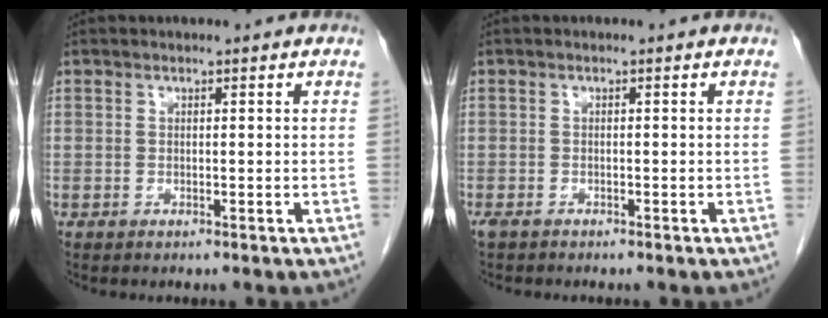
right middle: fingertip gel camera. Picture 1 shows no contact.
{"total": 1.3, "force": [-1.2, 0.5, 0.4], "torque": [-0.012, -0.002, -0.019]}